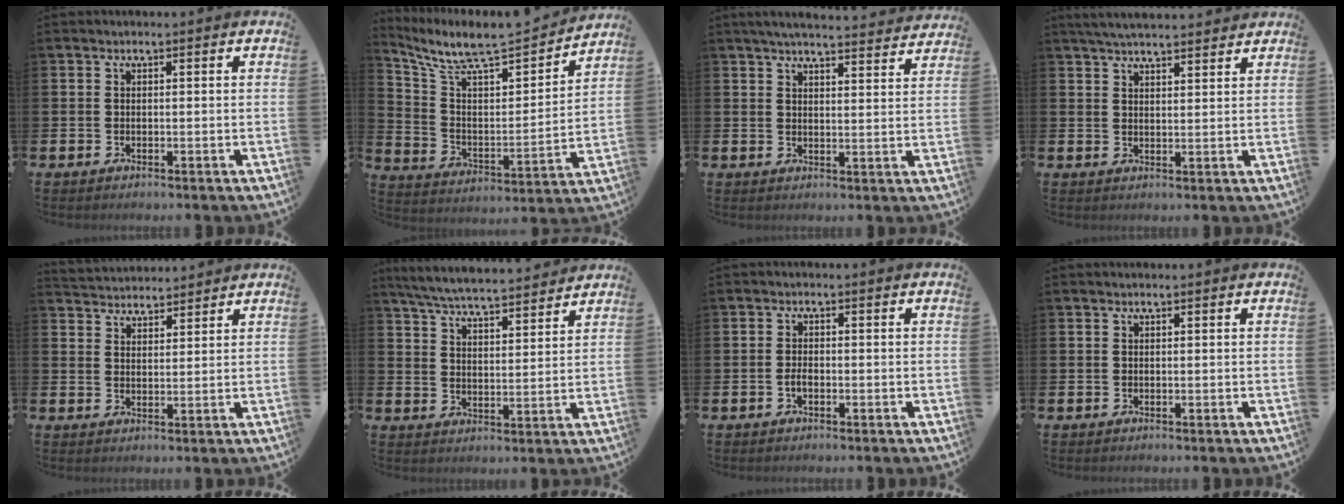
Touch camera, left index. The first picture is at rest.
{"total": 9.2, "force": [8.2, 2.0, 3.7], "torque": [-0.112, -0.060, 0.139]}
{"total": 4.9, "force": [4.8, 0.2, 1.2], "torque": [-0.023, -0.031, 0.082]}
{"total": 4.2, "force": [4.0, 0.5, 0.9], "torque": [-0.025, -0.012, 0.074]}
{"total": 3.7, "force": [3.6, 0.6, -0.5], "torque": [-0.005, -0.016, 0.067]}
{"total": 6.4, "force": [6.2, 0.4, 1.4], "torque": [-0.055, -0.039, 0.110]}
{"total": 1.4, "force": [-0.6, 0.7, 1.0], "torque": [-0.016, 0.000, -0.014]}
{"total": 0.0}